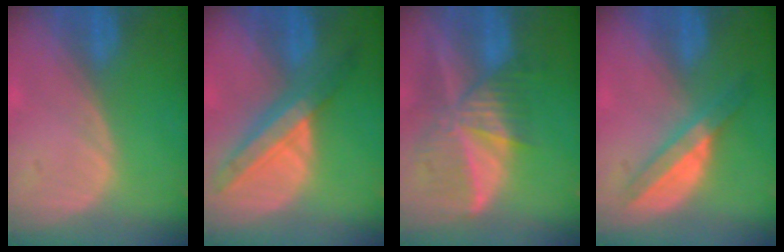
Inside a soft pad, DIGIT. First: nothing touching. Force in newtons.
{"total": 7.6, "press": 7.0, "slide": 2.8}
{"total": 9.4, "press": 8.2, "slide": 4.6}
{"total": 6.0, "press": 5.2, "slide": 2.9}